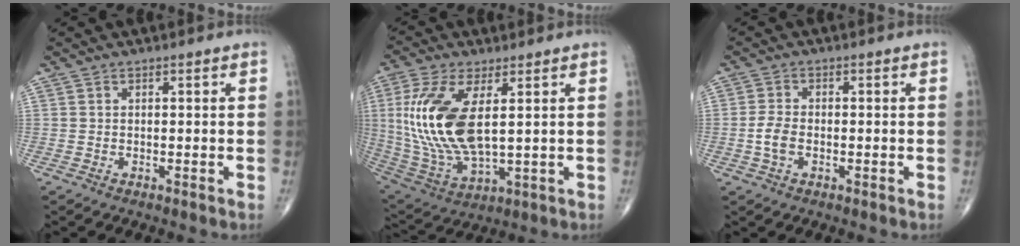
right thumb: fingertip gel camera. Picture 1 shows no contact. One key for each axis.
{"total": 17.9, "fx": 2.9, "fy": 7.8, "fz": 15.8, "tx": -0.347, "ty": -0.020, "tz": 0.068}
{"total": 3.5, "fx": -0.8, "fy": 2.0, "fz": 2.8, "tx": -0.062, "ty": 0.007, "tz": -0.017}